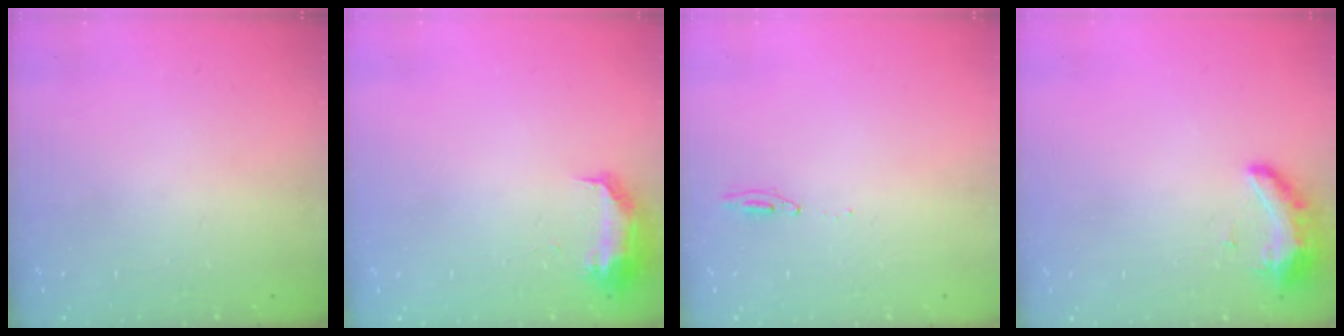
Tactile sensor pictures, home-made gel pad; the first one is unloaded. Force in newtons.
{"total": 8.5, "press": 8.4, "slide": 0.9}
{"total": 4.3, "press": 4.1, "slide": 1.3}
{"total": 11.5, "press": 9.6, "slide": 6.3}